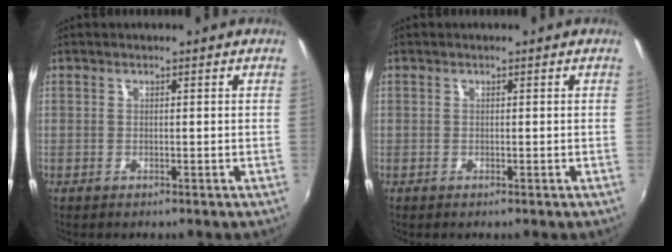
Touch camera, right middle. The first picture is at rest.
{"total": 0.0}